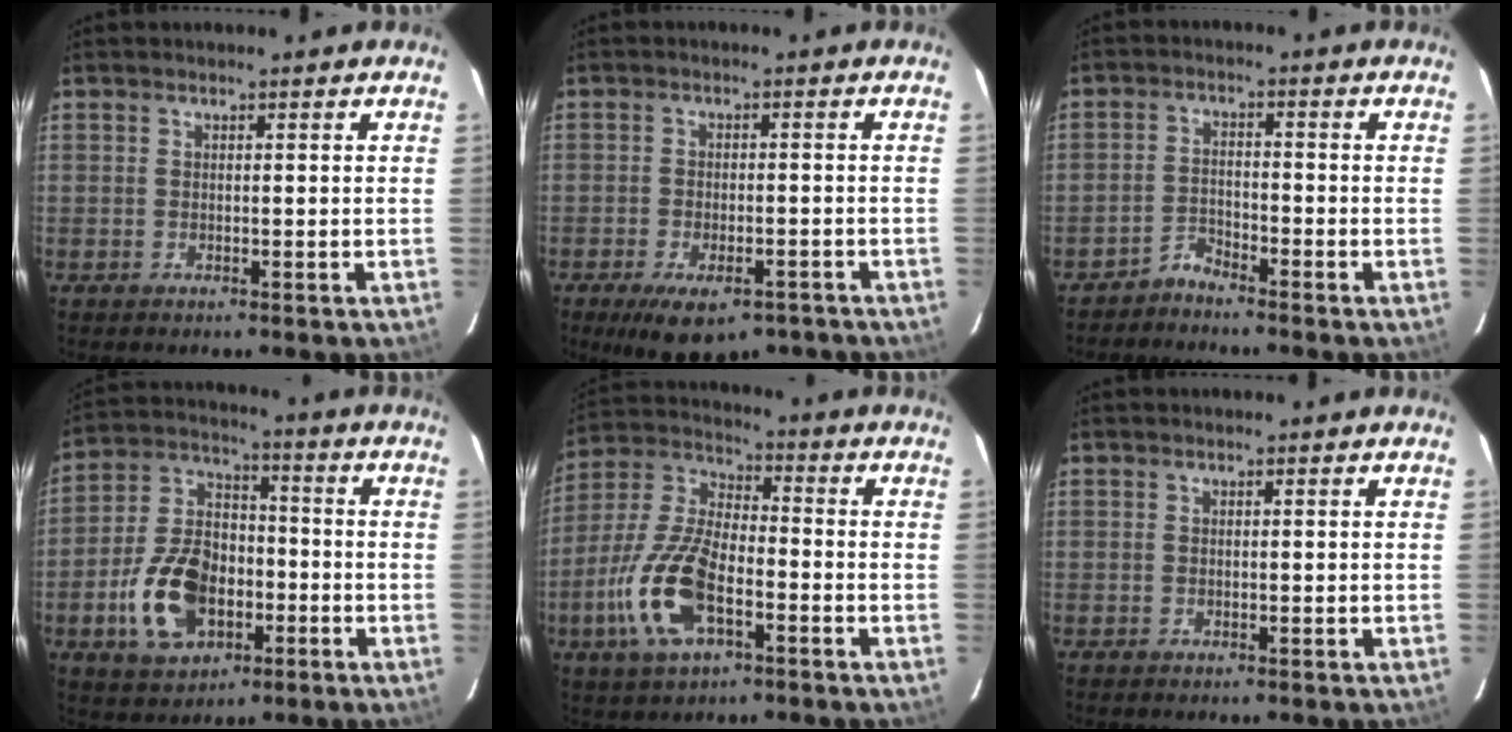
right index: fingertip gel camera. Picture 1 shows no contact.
{"total": 9.9, "force": [-6.6, 4.4, 5.9], "torque": [-0.117, -0.022, -0.092]}
{"total": 2.8, "force": [-2.7, 0.5, 0.1], "torque": [-0.003, 0.004, -0.056]}
{"total": 15.3, "force": [-5.2, 9.9, 10.5], "torque": [-0.226, 0.015, -0.081]}
{"total": 15.8, "force": [-6.0, 7.1, 12.7], "torque": [-0.285, -0.004, -0.116]}
{"total": 0.0}